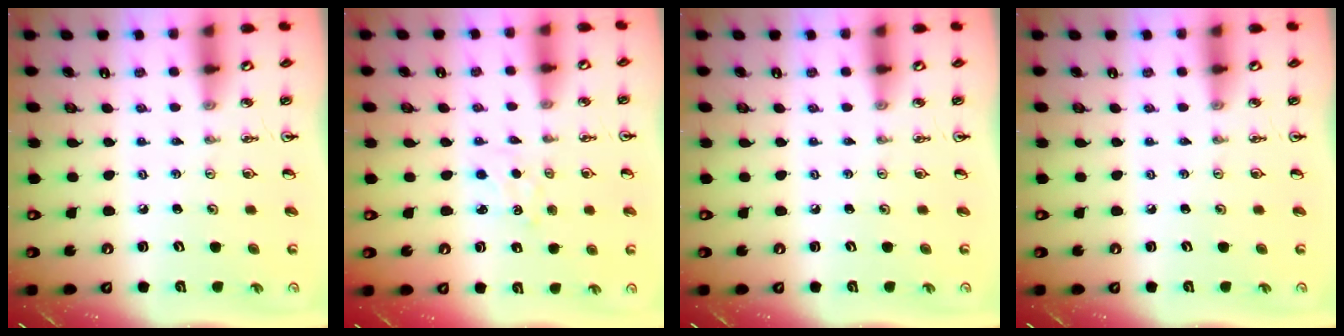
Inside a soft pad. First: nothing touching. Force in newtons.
{"total": 2.5, "press": 2.5, "slide": 0.4}
{"total": 0.0}
{"total": 0.0}